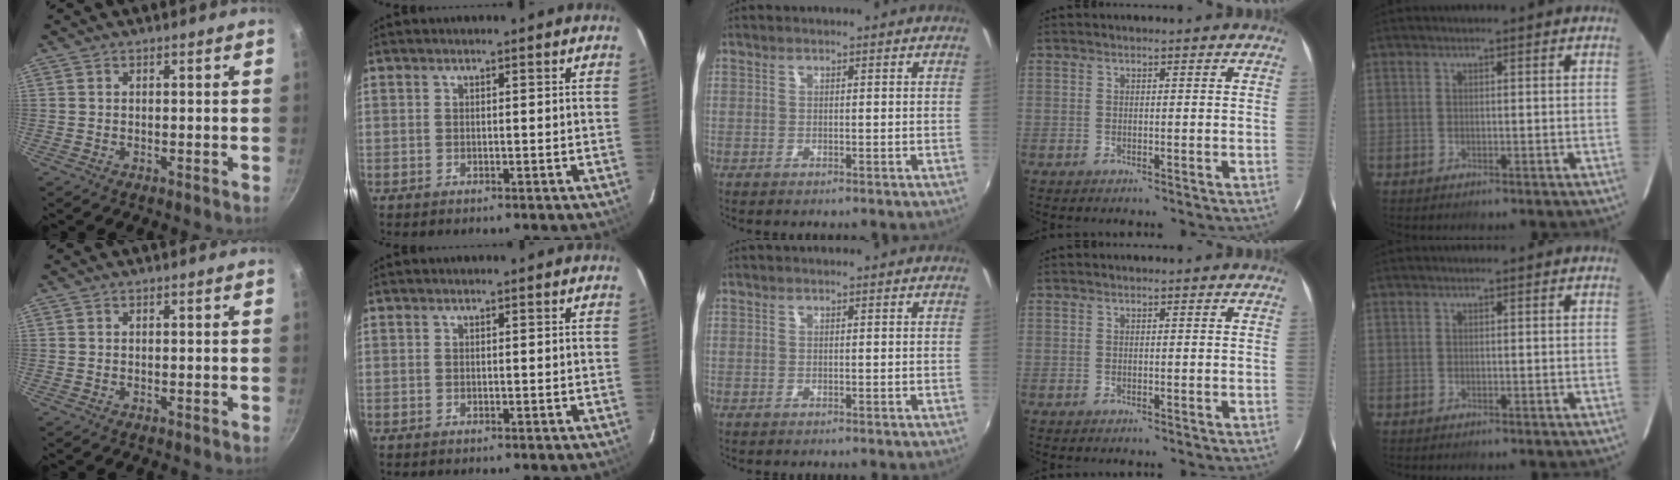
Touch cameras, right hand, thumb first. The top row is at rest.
{}